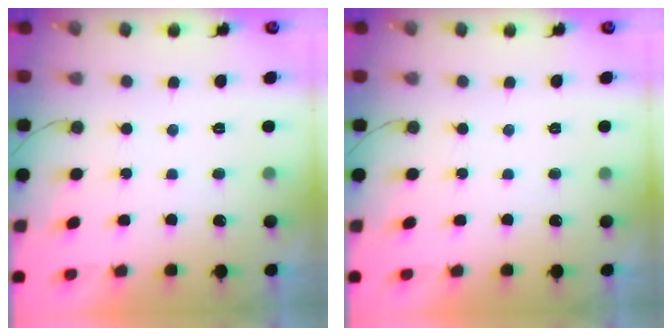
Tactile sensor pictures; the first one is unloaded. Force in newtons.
{"total": 0.0}